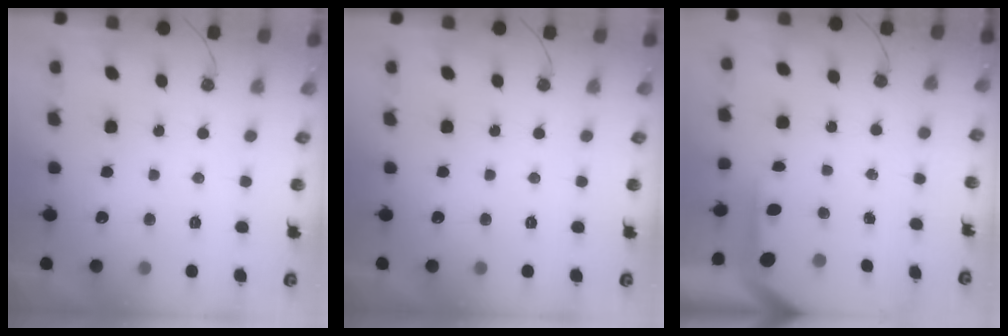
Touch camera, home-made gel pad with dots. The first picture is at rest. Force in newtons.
{"total": 0.0}
{"total": 5.5, "press": 5.5, "slide": 0.4}